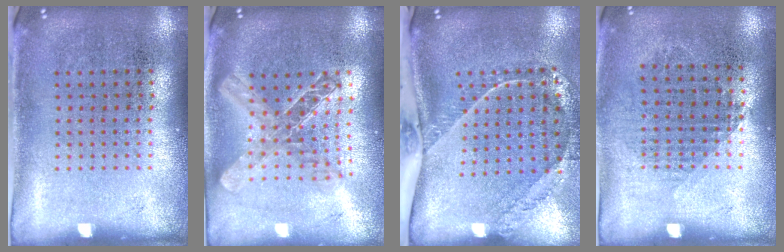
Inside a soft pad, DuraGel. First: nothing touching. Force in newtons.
{"total": 1.9, "press": 1.6, "slide": 1.0}
{"total": 2.5, "press": 1.7, "slide": 1.8}
{"total": 0.9, "press": 0.8, "slide": 0.3}